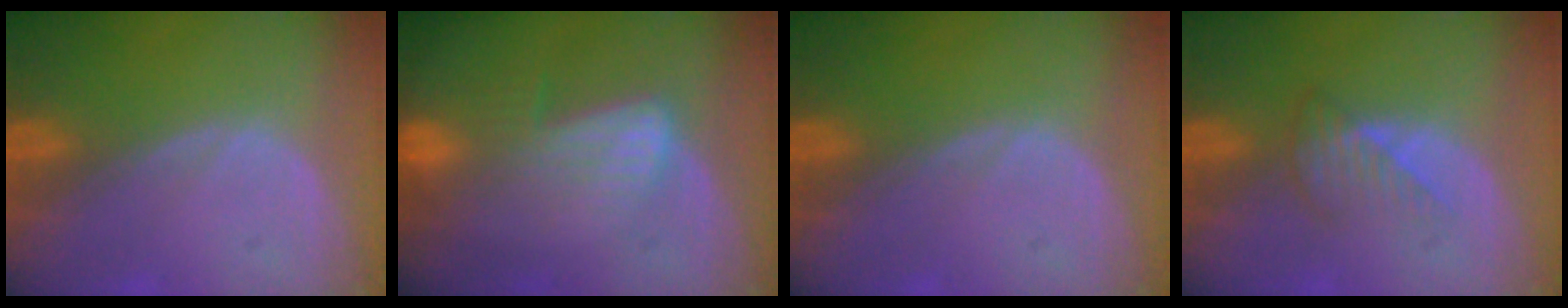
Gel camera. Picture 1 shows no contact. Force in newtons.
{"total": 7.0, "press": 5.9, "slide": 3.8}
{"total": 0.0}
{"total": 3.5, "press": 3.2, "slide": 1.4}